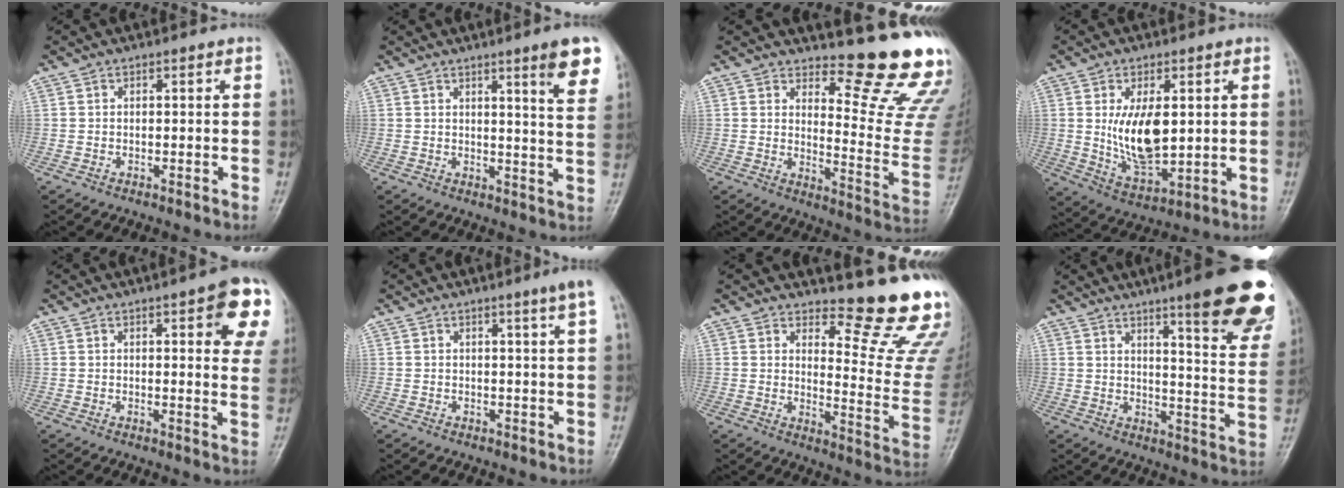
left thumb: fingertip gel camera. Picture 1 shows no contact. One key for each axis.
{"total": 9.2, "fx": 5.4, "fy": 0.7, "fz": 7.4, "tx": -0.083, "ty": -0.032, "tz": 0.066}
{"total": 15.8, "fx": 14.0, "fy": 2.1, "fz": 7.0, "tx": -0.061, "ty": -0.176, "tz": 0.173}
{"total": 11.6, "fx": 1.5, "fy": 5.9, "fz": 9.9, "tx": -0.157, "ty": -0.024, "tz": 0.042}
{"total": 11.8, "fx": 5.4, "fy": 3.2, "fz": 9.9, "tx": -0.085, "ty": -0.018, "tz": 0.058}
{"total": 3.6, "fx": 2.0, "fy": -0.7, "fz": 2.9, "tx": -0.043, "ty": -0.011, "tz": 0.030}
{"total": 15.4, "fx": 14.1, "fy": 2.1, "fz": 5.9, "tx": -0.043, "ty": -0.178, "tz": 0.167}
{"total": 22.2, "fx": 13.8, "fy": 3.8, "fz": 17.0, "tx": -0.193, "ty": -0.066, "tz": 0.179}